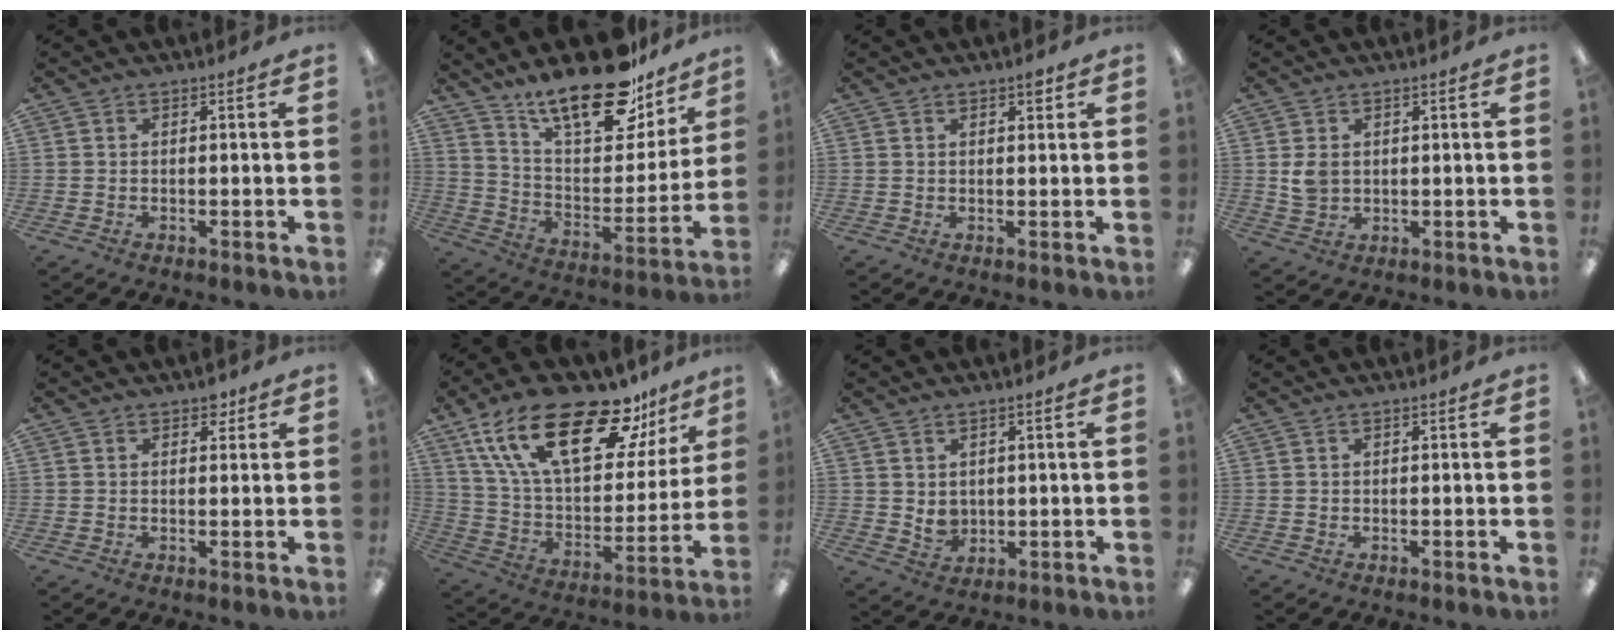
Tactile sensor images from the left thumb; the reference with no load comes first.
{"total": 22.8, "force": [17.5, 8.3, 12.1], "torque": [-0.186, -0.118, 0.300]}
{"total": 2.0, "force": [1.4, 1.0, 1.1], "torque": [-0.008, -0.003, 0.020]}
{"total": 3.6, "force": [1.0, 2.6, 2.2], "torque": [-0.037, 0.000, 0.017]}
{"total": 2.6, "force": [1.7, 1.5, 1.2], "torque": [-0.003, -0.007, 0.025]}
{"total": 26.9, "force": [16.6, 11.1, 18.1], "torque": [-0.317, -0.090, 0.285]}
{"total": 3.3, "force": [1.5, 2.6, 1.3], "torque": [-0.020, -0.006, 0.029]}
{"total": 0.0}